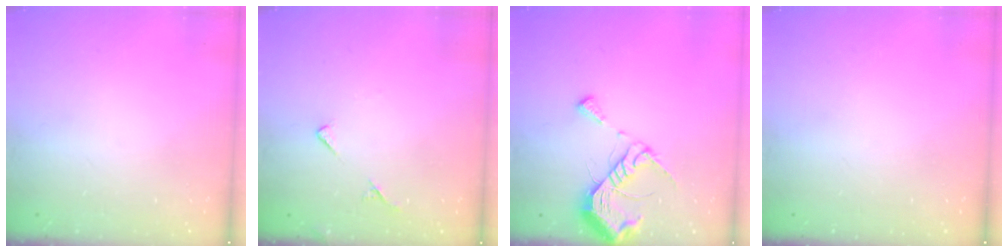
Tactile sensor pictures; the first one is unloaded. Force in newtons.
{"total": 6.2, "press": 6.1, "slide": 0.6}
{"total": 10.1, "press": 10.1, "slide": 0.7}
{"total": 0.0}